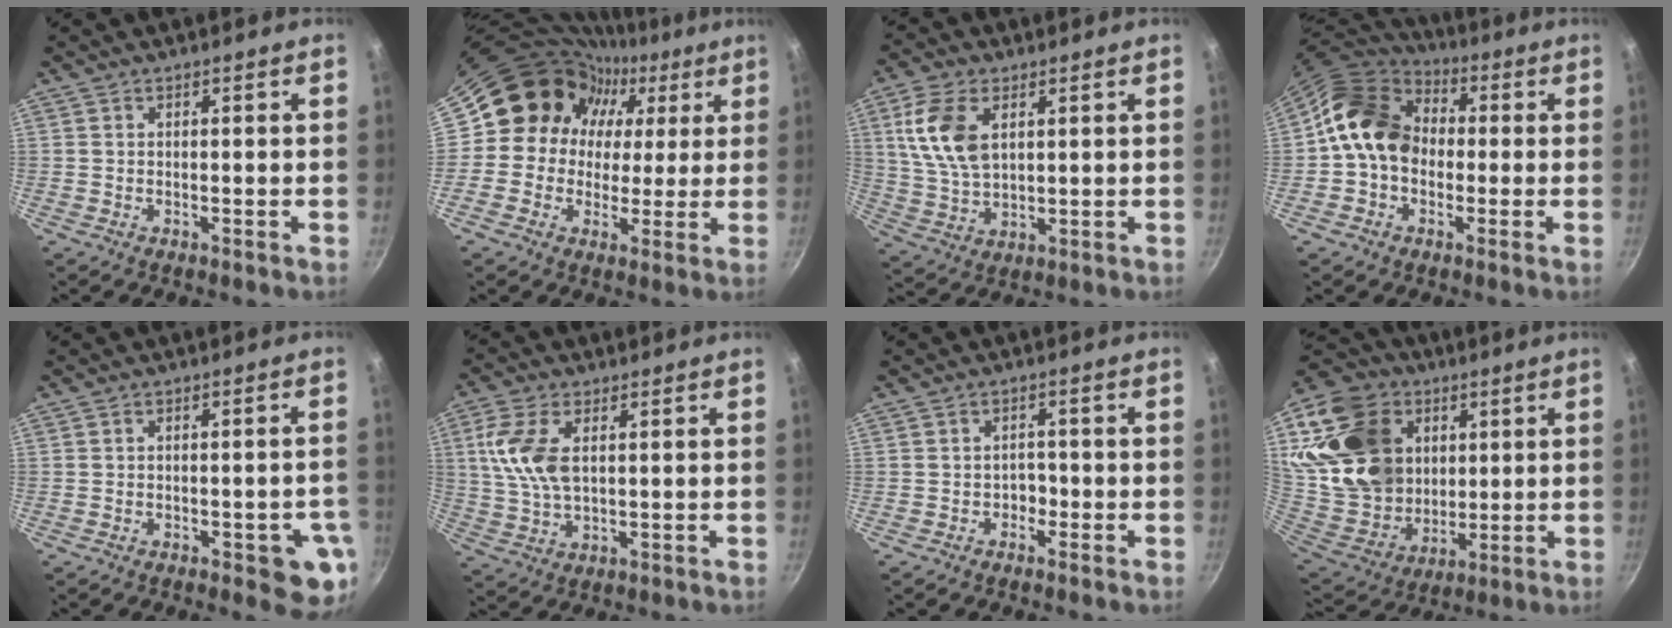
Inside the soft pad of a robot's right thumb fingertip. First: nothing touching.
{"total": 13.3, "force": [4.0, 11.8, 4.6], "torque": [-0.035, 0.017, 0.049]}
{"total": 11.3, "force": [3.7, 6.6, 8.5], "torque": [-0.162, -0.013, 0.076]}
{"total": 14.8, "force": [0.6, 11.7, 9.0], "torque": [-0.118, 0.029, -0.008]}
{"total": 8.0, "force": [-2.7, 3.1, 6.9], "torque": [-0.053, 0.007, -0.032]}
{"total": 9.8, "force": [2.3, 5.3, 7.9], "torque": [-0.159, -0.002, 0.046]}
{"total": 1.9, "force": [-1.0, 1.4, 0.8], "torque": [0.006, 0.015, -0.015]}
{"total": 26.2, "force": [8.4, 20.5, 14.0], "torque": [-0.240, -0.019, 0.172]}